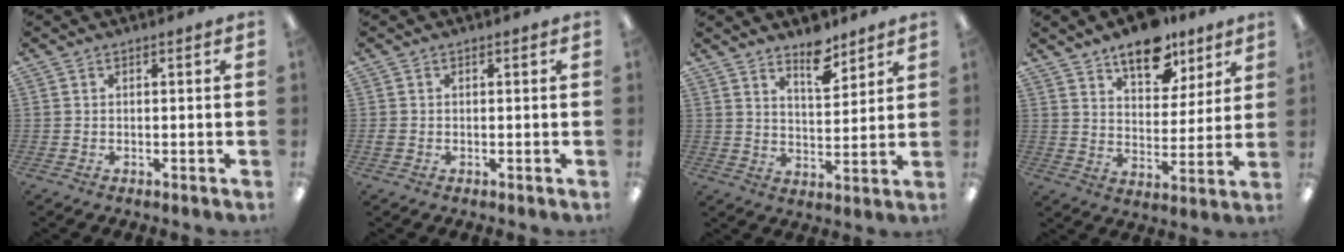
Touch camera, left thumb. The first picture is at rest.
{"total": 1.1, "force": [-0.2, 0.9, 0.5], "torque": [-0.009, 0.003, -0.005]}
{"total": 8.1, "force": [6.4, 3.3, 3.7], "torque": [-0.034, -0.048, 0.108]}
{"total": 12.5, "force": [9.5, 6.0, 5.6], "torque": [-0.067, -0.056, 0.167]}